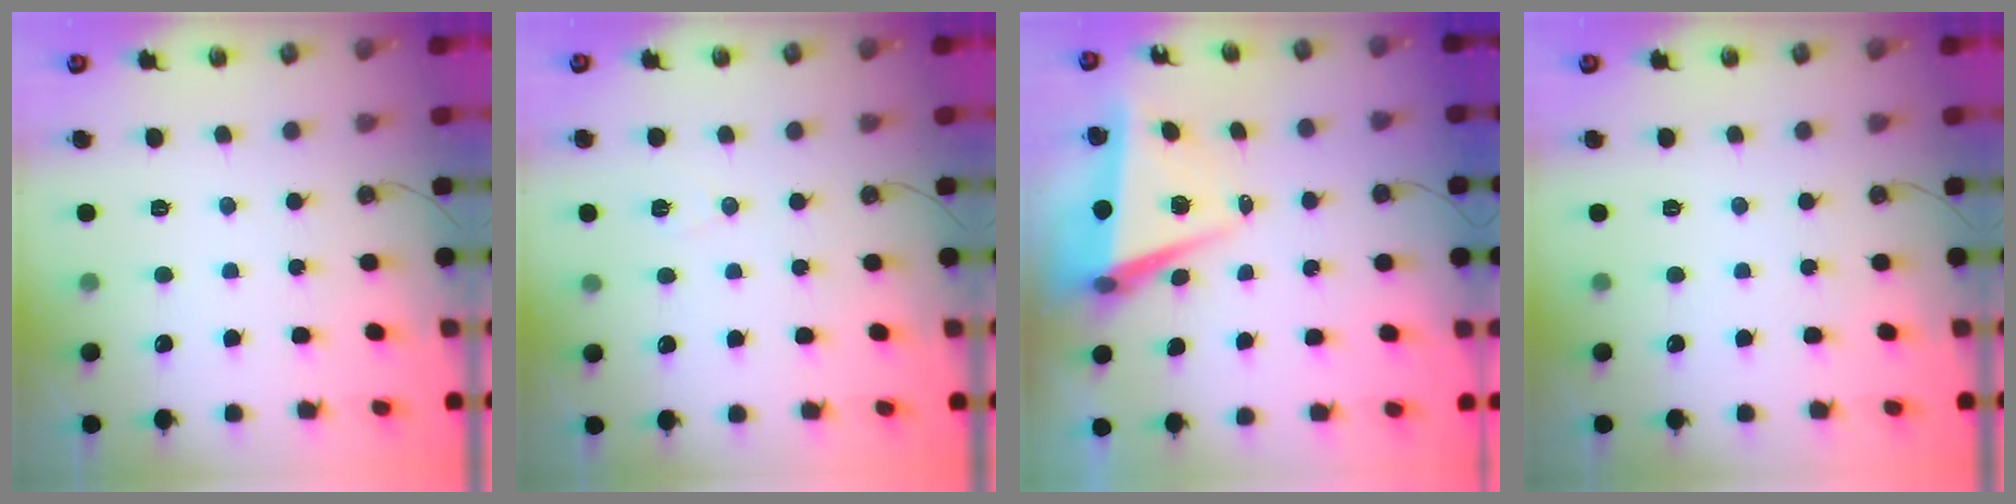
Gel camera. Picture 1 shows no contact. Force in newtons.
{"total": 6.9, "press": 5.2, "slide": 4.5}
{"total": 6.9, "press": 5.5, "slide": 4.1}
{"total": 0.0}